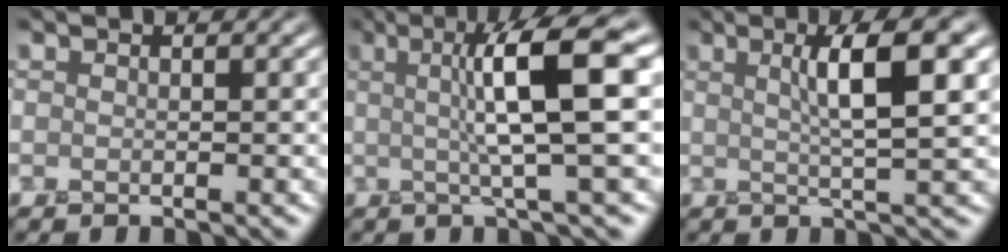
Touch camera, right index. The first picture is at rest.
{"total": 8.4, "force": [1.6, 1.2, 8.2], "torque": [-0.114, 0.014, 0.022]}
{"total": 5.8, "force": [1.8, 1.1, 5.5], "torque": [-0.073, 0.013, 0.025]}